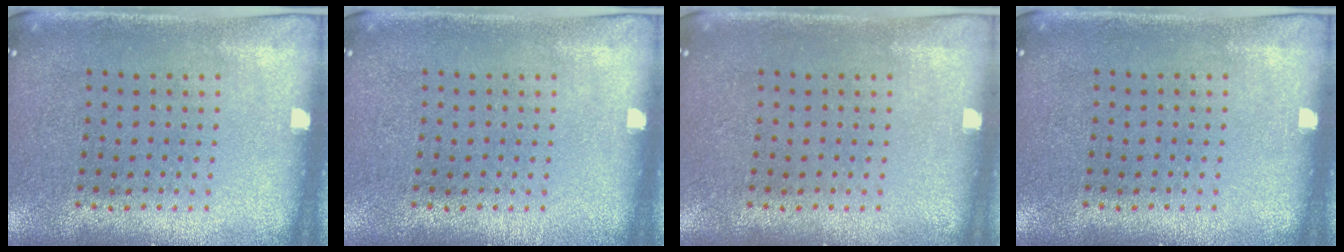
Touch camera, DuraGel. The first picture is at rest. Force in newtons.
{"total": 0.0}
{"total": 0.0}
{"total": 0.0}